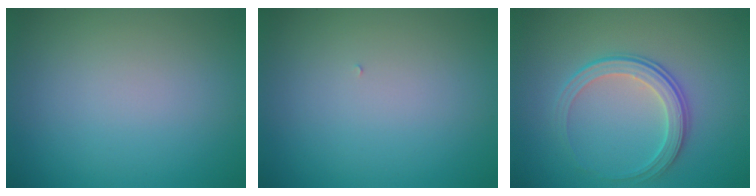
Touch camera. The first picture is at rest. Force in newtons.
{"total": 0.0}
{"total": 3.4, "press": 2.8, "slide": 1.9}